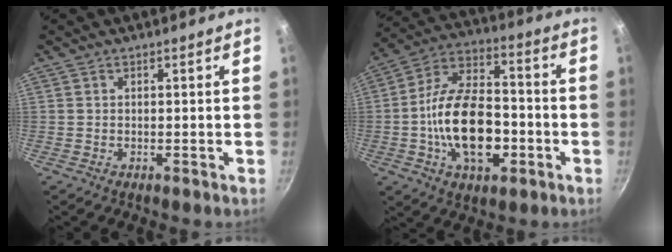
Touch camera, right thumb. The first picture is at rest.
{"total": 18.8, "force": [-4.1, 10.8, 14.9], "torque": [-0.237, 0.038, -0.078]}